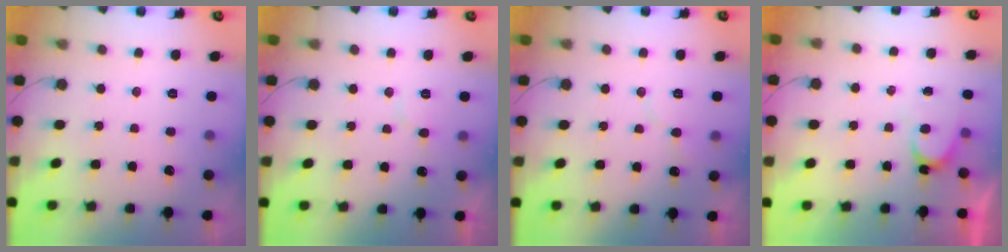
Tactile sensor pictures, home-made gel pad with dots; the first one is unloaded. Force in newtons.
{"total": 4.7, "press": 4.6, "slide": 0.5}
{"total": 5.3, "press": 5.3, "slide": 0.5}
{"total": 6.1, "press": 6.1, "slide": 0.3}